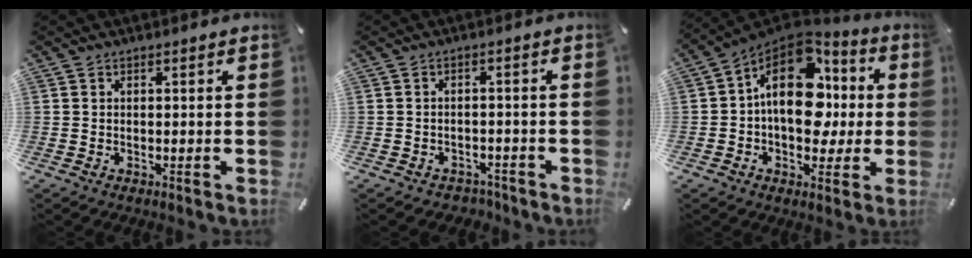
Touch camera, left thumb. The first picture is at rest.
{"total": 2.7, "force": [-2.0, 1.7, 0.6], "torque": [-0.011, 0.011, -0.041]}
{"total": 19.6, "force": [3.0, 13.1, 14.2], "torque": [-0.230, -0.018, 0.053]}